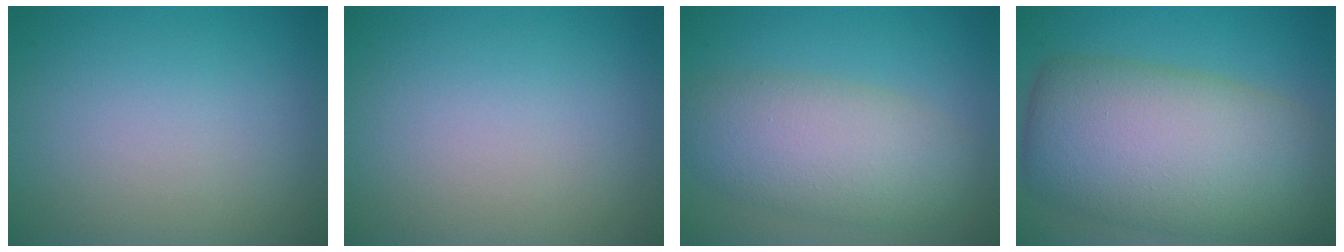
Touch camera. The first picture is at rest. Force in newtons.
{"total": 0.0}
{"total": 6.8, "press": 6.8, "slide": 0.2}
{"total": 13.2, "press": 13.1, "slide": 0.7}